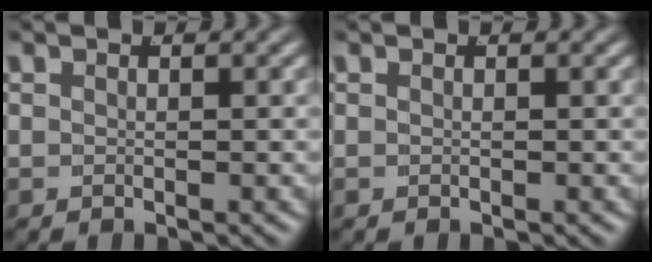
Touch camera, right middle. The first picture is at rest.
{"total": 0.0}